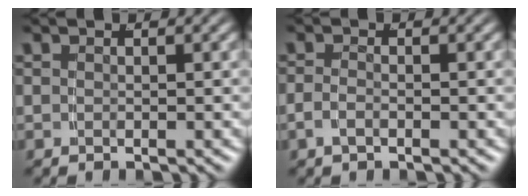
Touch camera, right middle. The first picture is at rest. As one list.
[{"total": 1.2, "force": [-0.9, 0.1, 0.8], "torque": [-0.021, -0.007, -0.013]}]